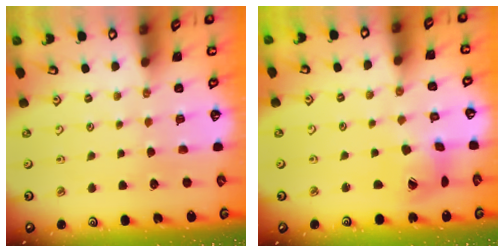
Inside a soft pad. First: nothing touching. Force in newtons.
{"total": 9.0, "press": 8.9, "slide": 1.1}